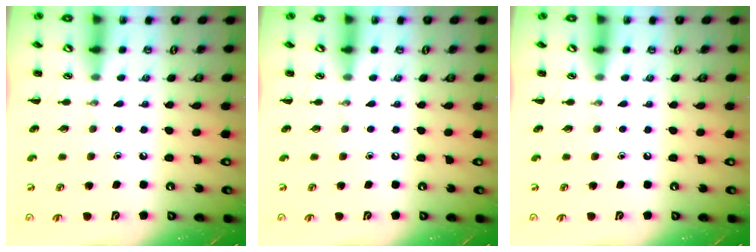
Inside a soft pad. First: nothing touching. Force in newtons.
{"total": 0.0}
{"total": 0.0}